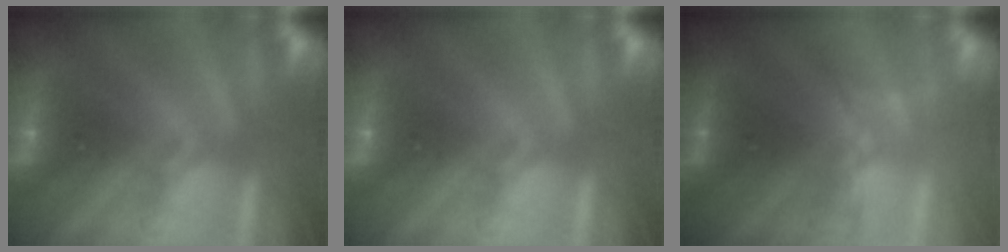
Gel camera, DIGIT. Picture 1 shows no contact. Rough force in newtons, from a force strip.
{"total": 0.0}
{"total": 1.8}